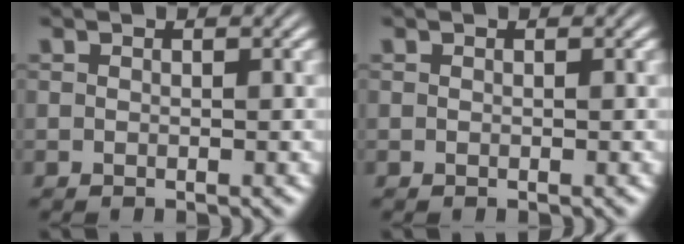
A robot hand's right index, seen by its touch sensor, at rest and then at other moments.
{"total": 0.0}